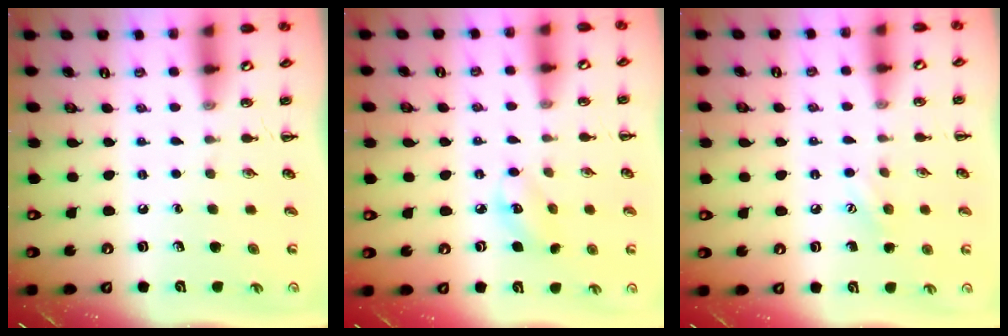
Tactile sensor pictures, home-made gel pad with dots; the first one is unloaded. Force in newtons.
{"total": 4.9, "press": 4.9, "slide": 0.5}
{"total": 6.4, "press": 6.3, "slide": 1.5}